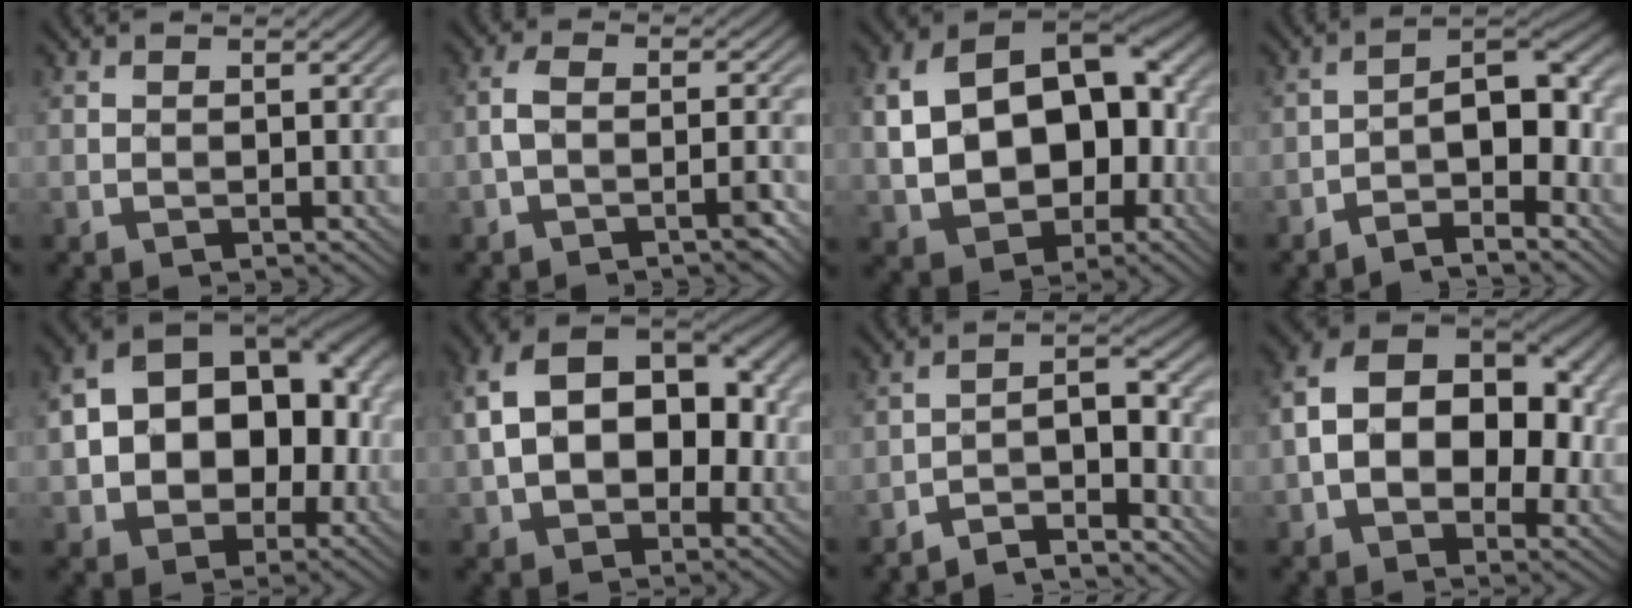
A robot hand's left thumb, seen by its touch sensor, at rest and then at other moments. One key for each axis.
{"total": 4.3, "fx": -2.1, "fy": 1.4, "fz": 3.5, "tx": -0.070, "ty": 0.006, "tz": -0.045}
{"total": 15.1, "fx": -0.1, "fy": 10.2, "fz": 11.1, "tx": -0.199, "ty": -0.006, "tz": 0.006}
{"total": 6.8, "fx": -3.6, "fy": 2.2, "fz": 5.3, "tx": -0.071, "ty": 0.018, "tz": -0.067}
{"total": 15.1, "fx": 0.5, "fy": 10.7, "fz": 10.6, "tx": -0.160, "ty": -0.011, "tz": 0.021}
{"total": 13.4, "fx": 1.5, "fy": 9.0, "fz": 9.8, "tx": -0.172, "ty": 0.010, "tz": 0.026}
{"total": 5.6, "fx": -4.7, "fy": 1.1, "fz": 2.8, "tx": -0.042, "ty": 0.011, "tz": -0.087}
{"total": 14.4, "fx": 0.4, "fy": 9.6, "fz": 10.7, "tx": -0.173, "ty": 0.004, "tz": 0.010}